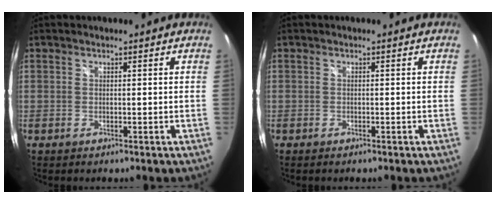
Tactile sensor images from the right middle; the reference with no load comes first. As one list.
[{"total": 1.4, "force": [-1.3, 0.5, 0.3], "torque": [-0.010, -0.009, -0.022]}]